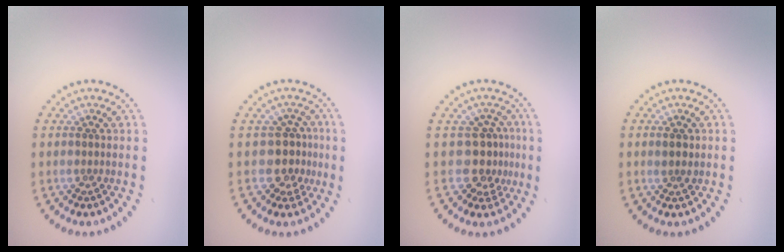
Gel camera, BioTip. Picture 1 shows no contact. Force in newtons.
{"total": 2.8, "press": 2.1, "slide": 1.9}
{"total": 2.9, "press": 2.3, "slide": 1.9}
{"total": 1.3, "press": 1.3, "slide": 0.3}